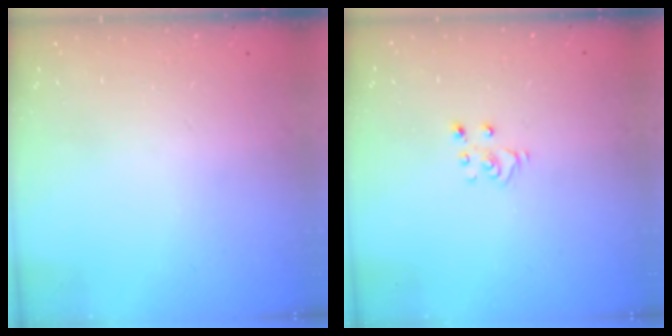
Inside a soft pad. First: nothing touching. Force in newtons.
{"total": 3.6, "press": 3.6, "slide": 0.2}